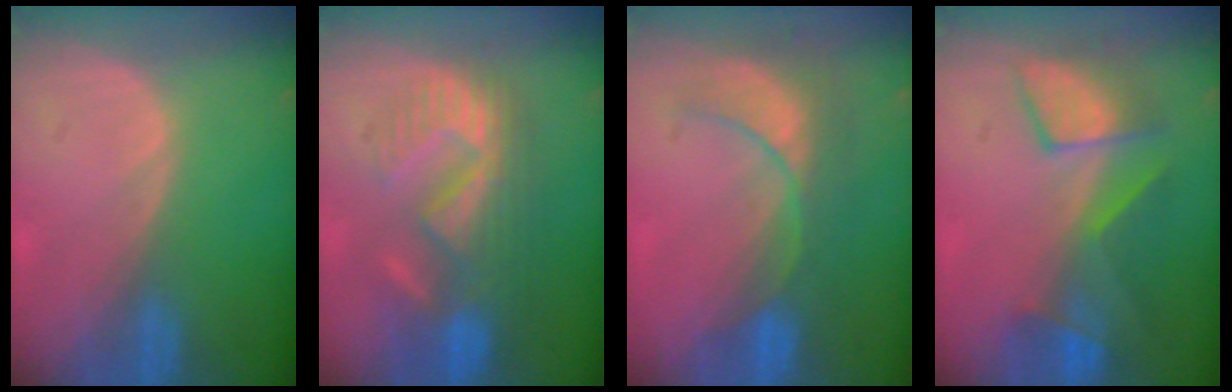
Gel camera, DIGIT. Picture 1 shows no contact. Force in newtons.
{"total": 10.4, "press": 9.6, "slide": 3.8}
{"total": 8.6, "press": 7.7, "slide": 3.7}
{"total": 7.8, "press": 7.6, "slide": 1.9}